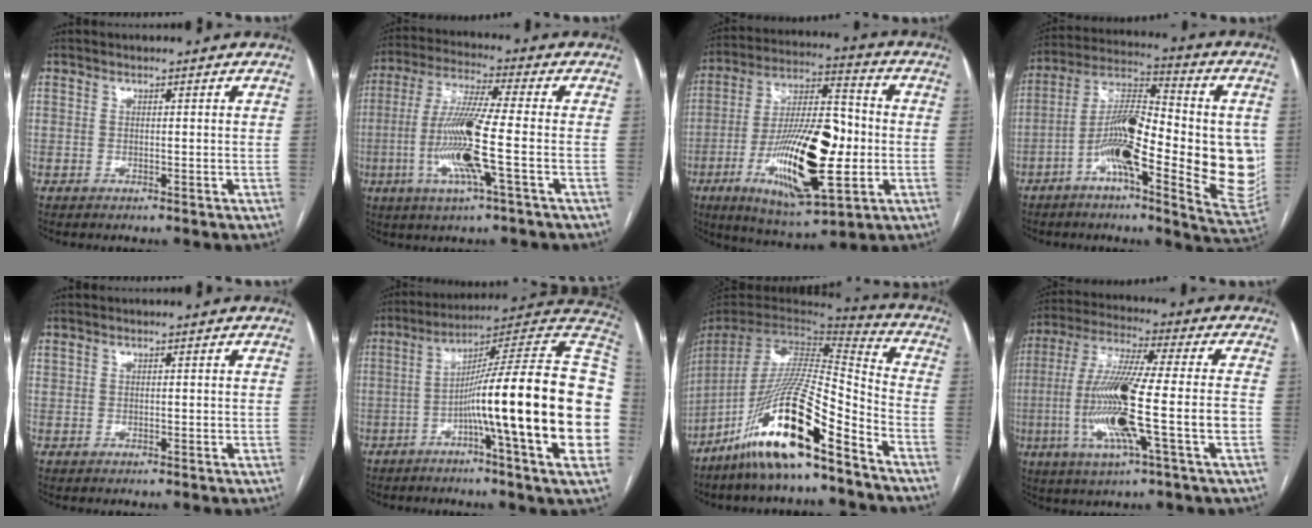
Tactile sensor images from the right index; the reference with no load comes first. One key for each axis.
{"total": 12.9, "fx": -2.9, "fy": -0.1, "fz": 12.5, "tx": -0.256, "ty": -0.011, "tz": -0.064}
{"total": 20.7, "fx": -4.3, "fy": 5.7, "fz": 19.5, "tx": -0.363, "ty": 0.000, "tz": -0.066}
{"total": 22.4, "fx": -3.6, "fy": 5.4, "fz": 21.5, "tx": -0.294, "ty": 0.005, "tz": -0.054}
{"total": 0.7, "fx": 0.5, "fy": 0.4, "fz": 0.4, "tx": -0.003, "ty": 0.003, "tz": 0.009}
{"total": 26.4, "fx": -3.8, "fy": 0.5, "fz": 26.1, "tx": -0.287, "ty": 0.018, "tz": -0.073}
{"total": 19.9, "fx": -12.9, "fy": 2.2, "fz": 14.9, "tx": -0.309, "ty": -0.024, "tz": -0.241}
{"total": 16.8, "fx": -3.6, "fy": 0.5, "fz": 16.4, "tx": -0.323, "ty": -0.009, "tz": -0.070}